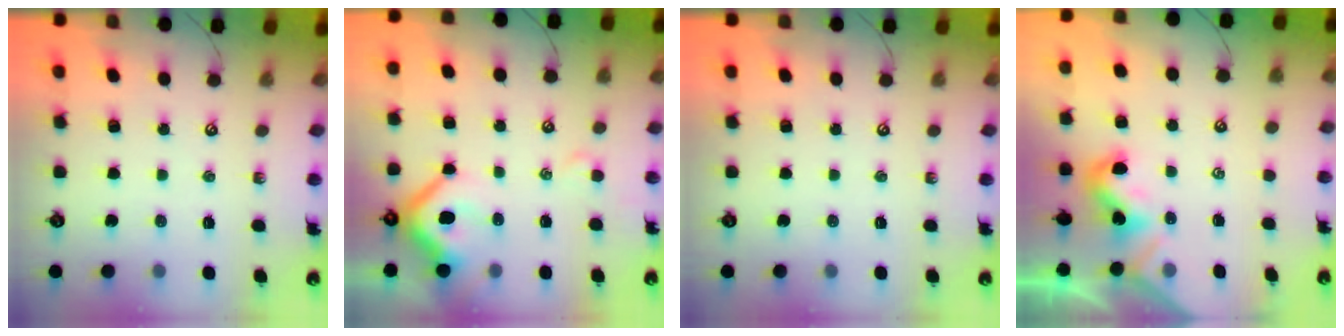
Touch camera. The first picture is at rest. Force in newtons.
{"total": 7.1, "press": 7.0, "slide": 1.5}
{"total": 0.0}
{"total": 1.8, "press": 1.8, "slide": 0.5}